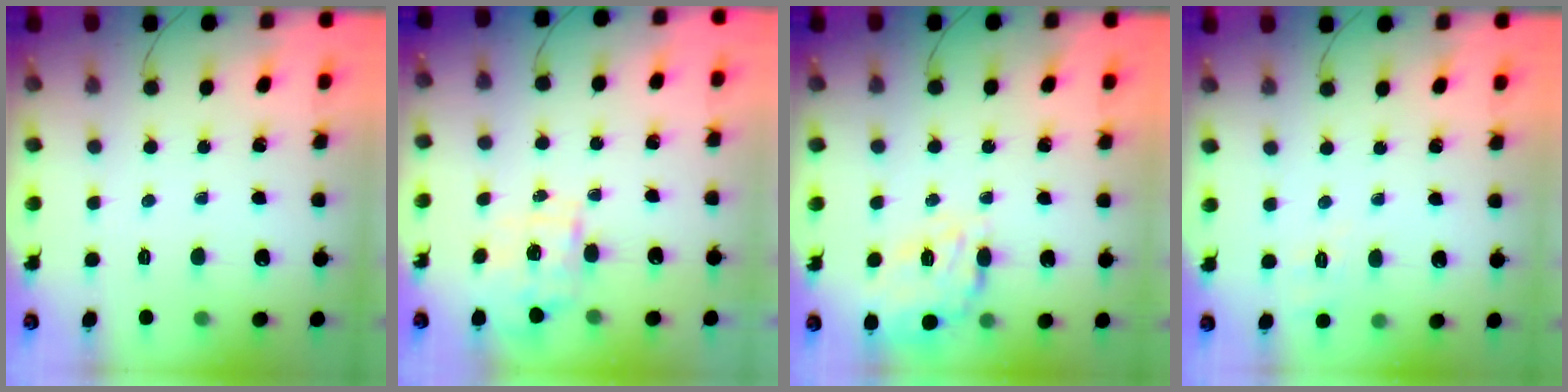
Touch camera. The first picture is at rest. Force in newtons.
{"total": 1.1, "press": 1.0, "slide": 0.5}
{"total": 20.2, "press": 20.1, "slide": 2.2}
{"total": 2.2, "press": 0.7, "slide": 2.1}